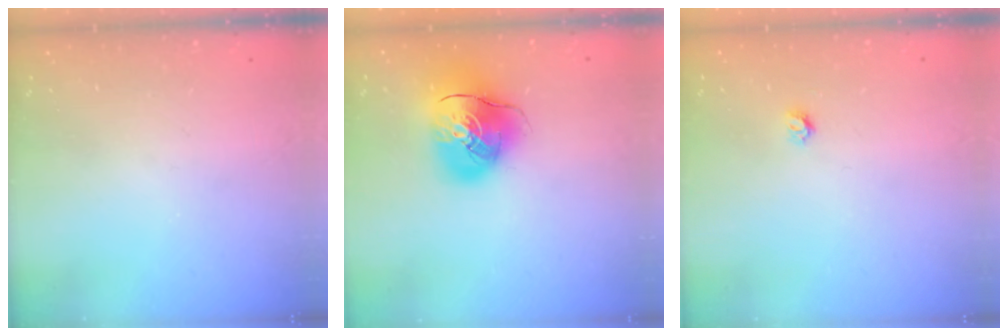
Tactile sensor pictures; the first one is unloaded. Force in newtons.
{"total": 14.8, "press": 14.5, "slide": 2.6}
{"total": 3.2, "press": 3.2, "slide": 0.3}